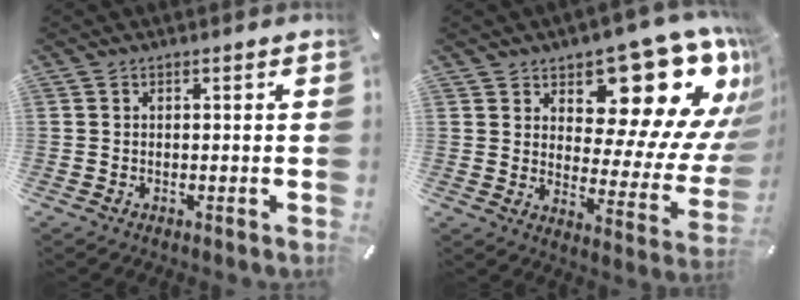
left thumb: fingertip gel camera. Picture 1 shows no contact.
{"total": 18.9, "force": [11.8, 10.0, 10.9], "torque": [-0.119, -0.107, 0.193]}